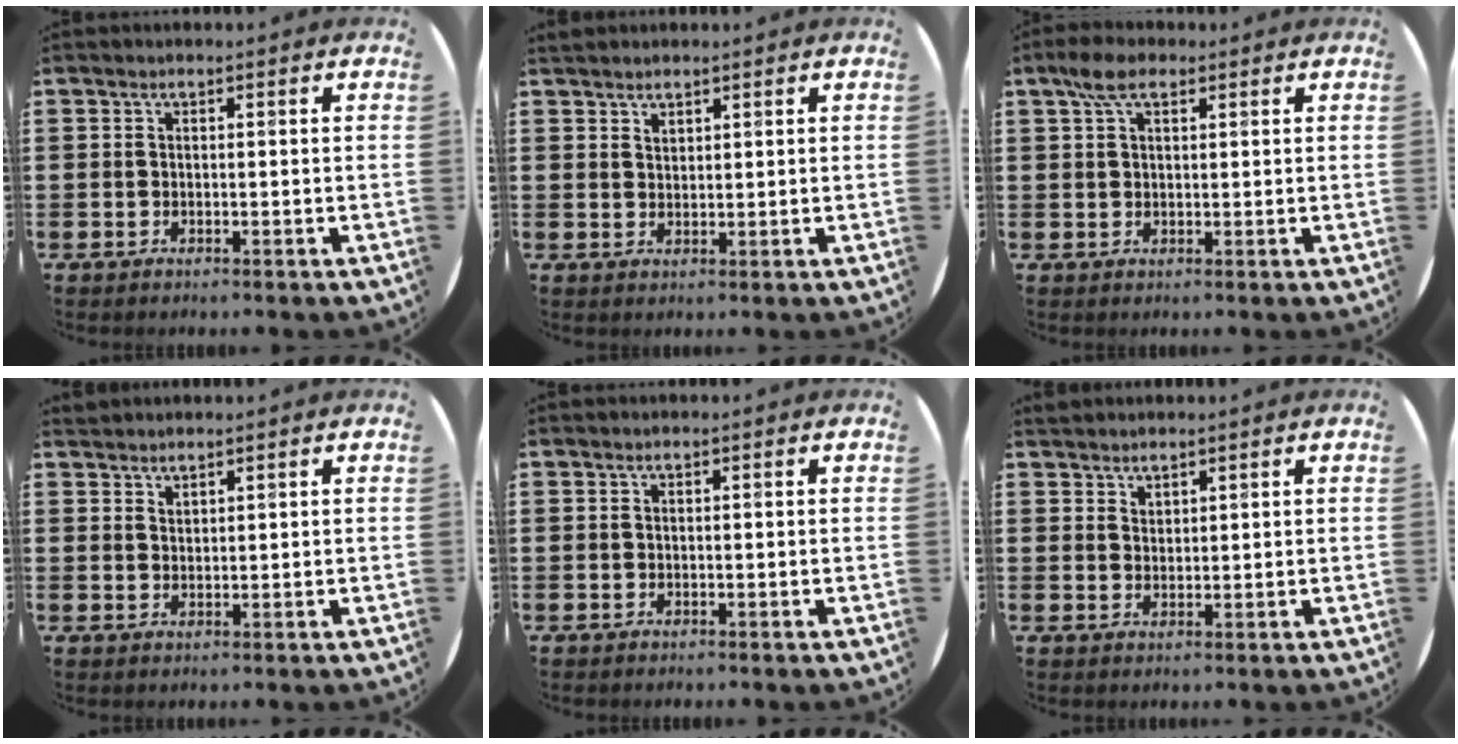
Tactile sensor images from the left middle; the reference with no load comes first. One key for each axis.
{"total": 1.5, "fx": 1.4, "fy": 0.5, "fz": 0.2, "tx": 0.004, "ty": 0.000, "tz": 0.024}
{"total": 4.3, "fx": 2.6, "fy": 2.0, "fz": 2.8, "tx": -0.052, "ty": 0.005, "tz": 0.045}
{"total": 1.4, "fx": 1.4, "fy": 0.1, "fz": -0.1, "tx": 0.000, "ty": -0.001, "tz": 0.028}
{"total": 0.0}
{"total": 1.7, "fx": 1.6, "fy": 0.5, "fz": 0.0, "tx": 0.005, "ty": -0.002, "tz": 0.030}